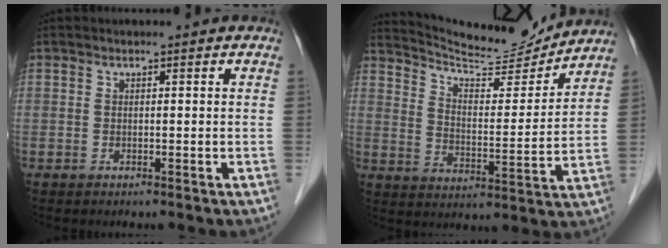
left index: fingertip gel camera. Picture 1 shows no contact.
{"total": 13.3, "force": [13.1, 0.6, 2.6], "torque": [-0.052, -0.012, 0.202]}